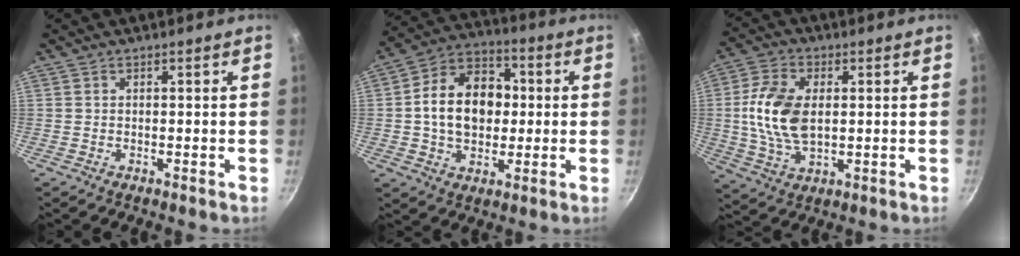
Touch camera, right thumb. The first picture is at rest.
{"total": 15.5, "force": [0.6, 11.1, 10.7], "torque": [-0.149, 0.024, 0.005]}
{"total": 12.9, "force": [0.9, 7.5, 10.4], "torque": [-0.209, 0.000, 0.020]}